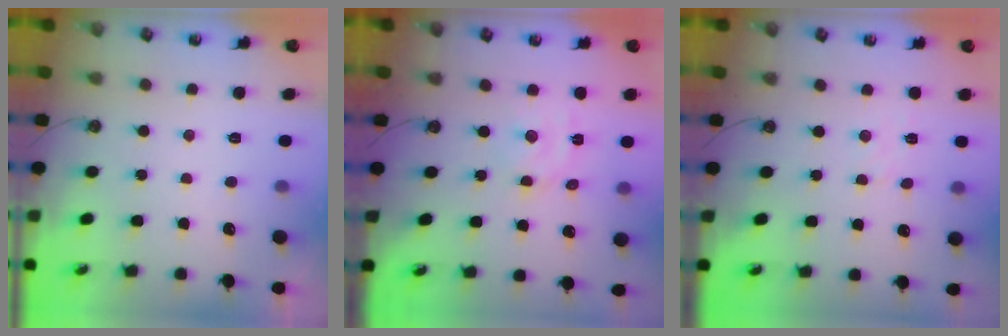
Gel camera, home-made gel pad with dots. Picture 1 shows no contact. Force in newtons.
{"total": 4.7, "press": 4.7, "slide": 0.4}
{"total": 3.1, "press": 3.1, "slide": 0.5}